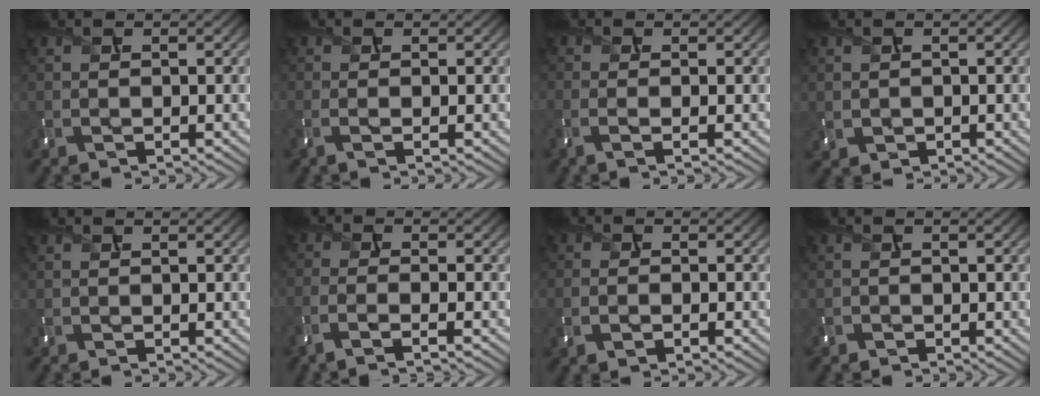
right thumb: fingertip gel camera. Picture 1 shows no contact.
{"total": 1.3, "force": [-0.5, 0.2, 1.1], "torque": [-0.026, -0.006, -0.014]}
{"total": 2.1, "force": [-0.9, 0.4, 1.9], "torque": [-0.034, -0.005, -0.026]}
{"total": 1.3, "force": [-0.1, 1.3, 0.4], "torque": [-0.014, -0.012, 0.002]}
{"total": 0.0}
{"total": 3.9, "force": [-2.5, 0.8, 2.9], "torque": [-0.048, -0.006, -0.066]}
{"total": 2.7, "force": [-1.4, 1.0, 2.0], "torque": [-0.041, -0.007, -0.027]}
{"total": 1.1, "force": [-0.9, 0.6, 0.0], "torque": [-0.001, -0.005, -0.019]}